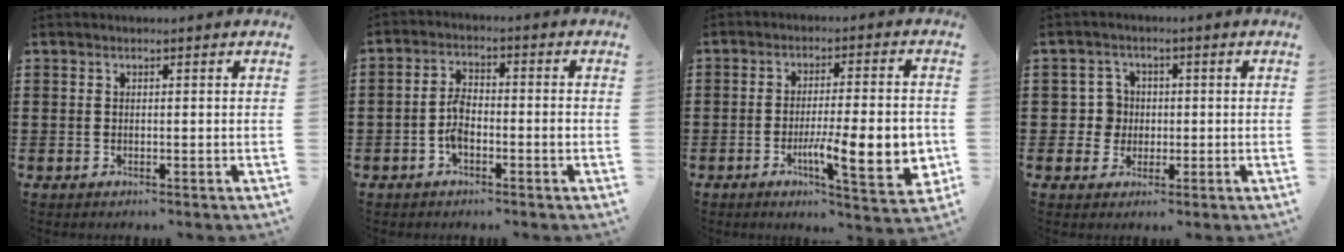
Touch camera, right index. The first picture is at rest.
{"total": 4.7, "force": [-1.5, 1.9, 4.1], "torque": [-0.084, 0.003, -0.030]}
{"total": 12.3, "force": [-3.0, 3.1, 11.5], "torque": [-0.175, -0.008, -0.046]}
{"total": 3.8, "force": [-0.2, 3.7, 1.0], "torque": [-0.035, 0.009, -0.006]}